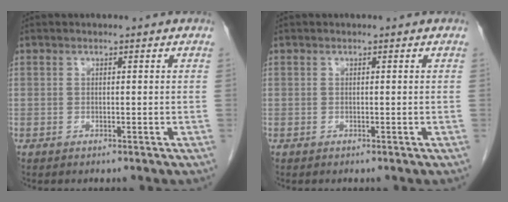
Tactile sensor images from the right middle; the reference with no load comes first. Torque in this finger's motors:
{"motor_torque": [-0.02, -0.01, 0.00, 0.01]}